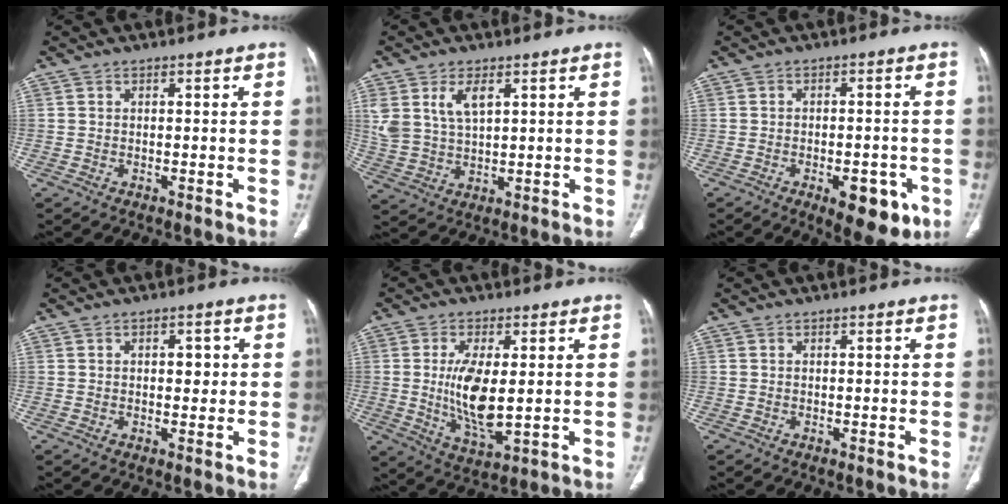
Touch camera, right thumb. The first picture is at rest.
{"total": 7.6, "force": [3.3, 4.0, 5.6], "torque": [-0.111, -0.010, 0.076]}
{"total": 9.6, "force": [-4.1, 4.4, 7.4], "torque": [-0.073, 0.008, -0.046]}
{"total": 3.2, "force": [0.6, 1.8, 2.6], "torque": [-0.023, 0.000, 0.008]}
{"total": 10.8, "force": [0.5, 4.3, 9.9], "torque": [-0.190, -0.024, 0.020]}
{"total": 0.0}